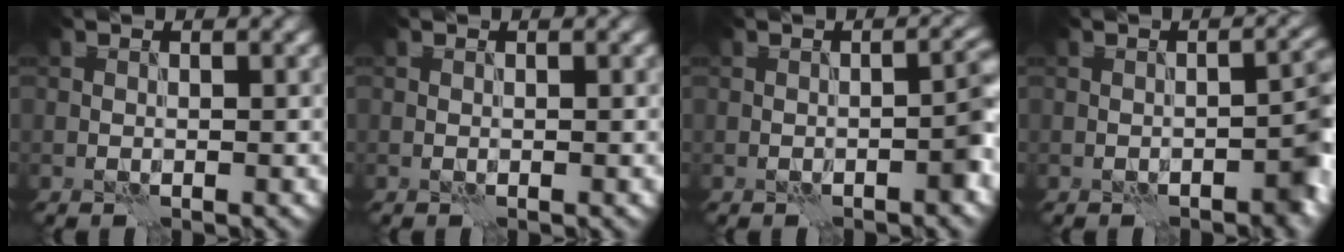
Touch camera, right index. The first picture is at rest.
{"total": 0.0}
{"total": 2.1, "force": [-1.1, 0.4, 1.8], "torque": [-0.023, 0.013, -0.018]}
{"total": 3.5, "force": [-1.6, 1.4, 2.8], "torque": [-0.027, 0.014, -0.023]}